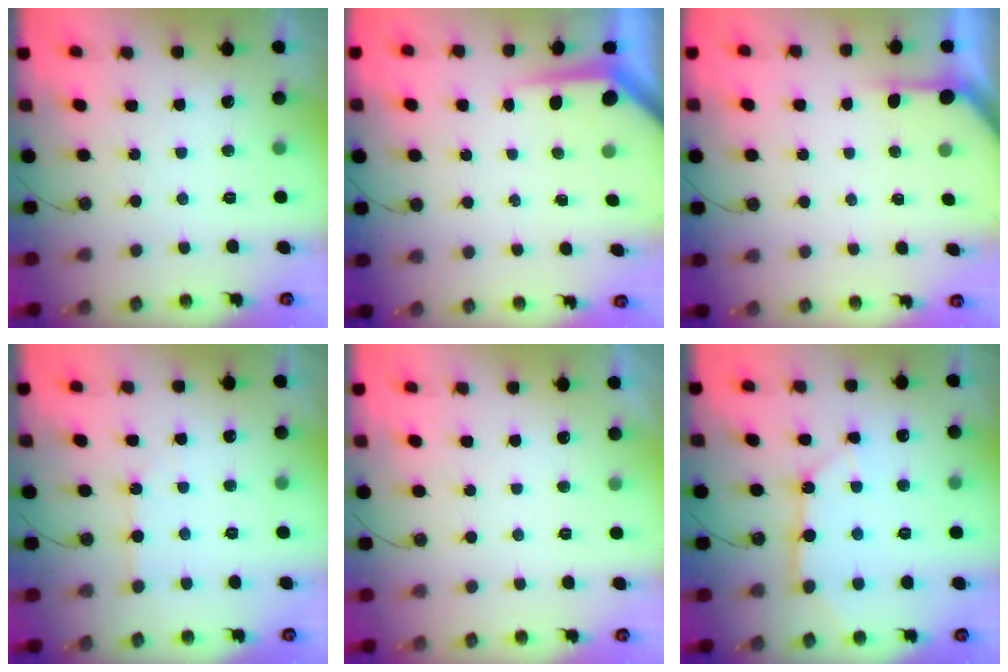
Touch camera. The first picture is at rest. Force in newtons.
{"total": 5.2, "press": 5.2, "slide": 0.3}
{"total": 2.1, "press": 2.1, "slide": 0.3}
{"total": 3.2, "press": 3.1, "slide": 0.4}
{"total": 0.0}
{"total": 11.0, "press": 10.9, "slide": 1.0}